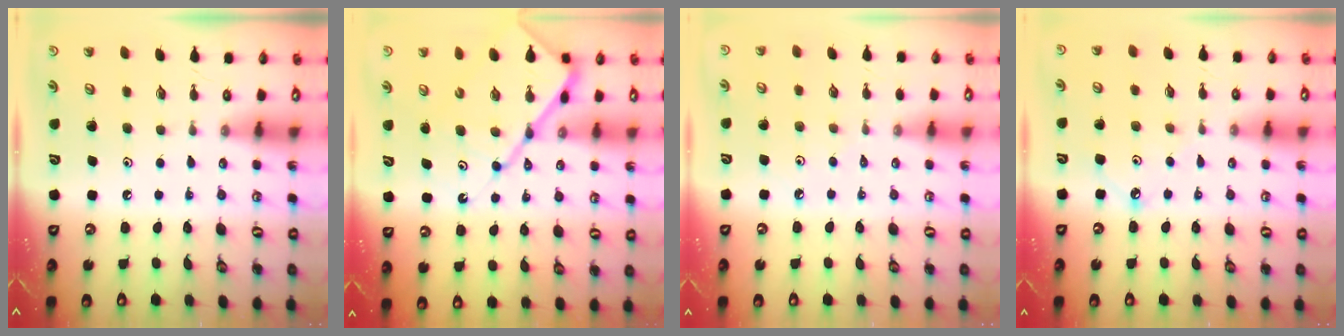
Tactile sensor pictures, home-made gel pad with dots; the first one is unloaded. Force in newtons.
{"total": 14.9, "press": 14.8, "slide": 1.8}
{"total": 2.7, "press": 2.6, "slide": 0.5}
{"total": 4.3, "press": 4.3, "slide": 0.4}